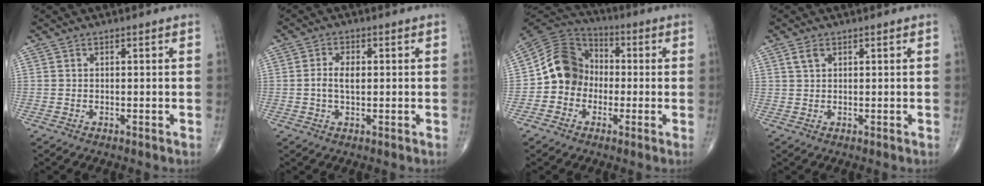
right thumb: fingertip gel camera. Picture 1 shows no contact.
{"total": 3.8, "force": [0.0, 2.0, 3.2], "torque": [-0.065, 0.003, -0.001]}
{"total": 11.5, "force": [-1.6, 10.0, 5.6], "torque": [-0.081, 0.035, -0.045]}
{"total": 2.1, "force": [1.1, 1.2, 1.3], "torque": [-0.024, 0.002, 0.024]}